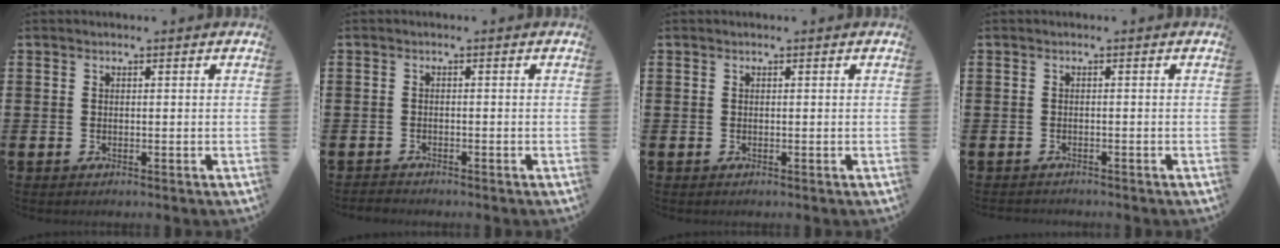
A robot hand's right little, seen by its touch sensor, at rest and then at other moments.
{"total": 0.9, "force": [-0.9, 0.1, -0.1], "torque": [-0.001, 0.001, -0.019]}
{"total": 0.0}
{"total": 0.6, "force": [-0.6, 0.1, -0.1], "torque": [0.000, -0.002, -0.013]}